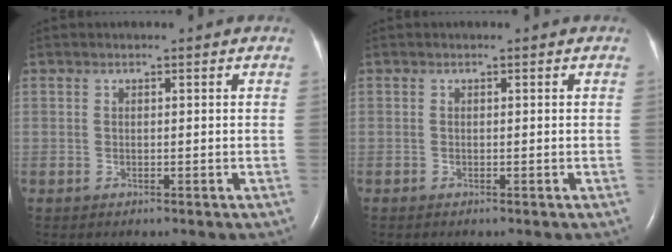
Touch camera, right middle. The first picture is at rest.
{"total": 0.0}